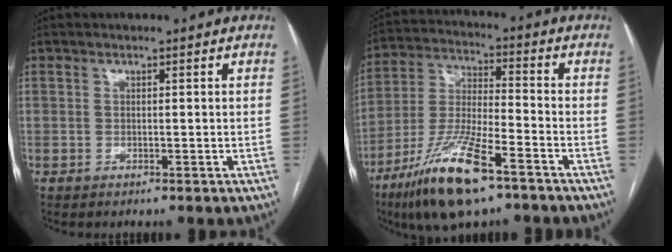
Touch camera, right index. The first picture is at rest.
{"total": 15.5, "force": [-9.6, 3.0, 11.8], "torque": [-0.249, -0.030, -0.175]}